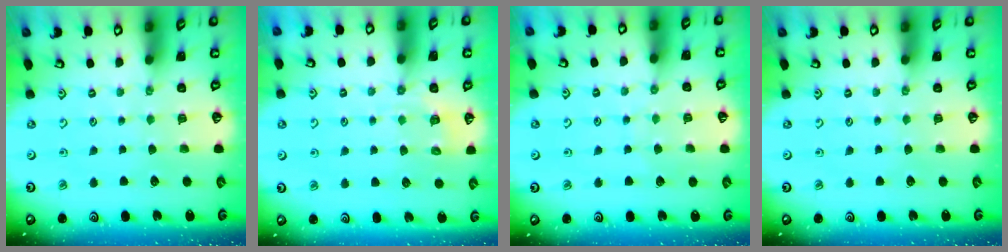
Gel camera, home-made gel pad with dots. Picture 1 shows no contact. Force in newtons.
{"total": 4.9, "press": 4.8, "slide": 1.2}
{"total": 4.4, "press": 4.4, "slide": 0.5}
{"total": 0.0}